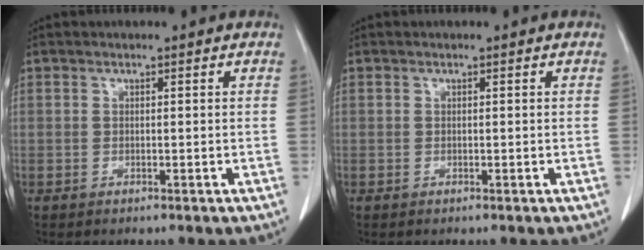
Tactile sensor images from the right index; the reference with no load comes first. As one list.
[{"total": 0.0}]